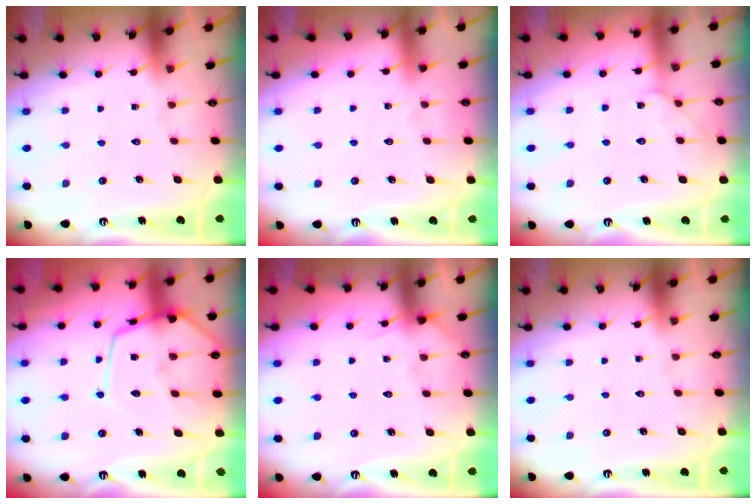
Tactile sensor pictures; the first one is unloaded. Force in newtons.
{"total": 2.9, "press": 2.9, "slide": 0.3}
{"total": 5.0, "press": 5.0, "slide": 0.6}
{"total": 14.6, "press": 14.5, "slide": 1.4}
{"total": 5.5, "press": 5.5, "slide": 0.7}
{"total": 0.0}